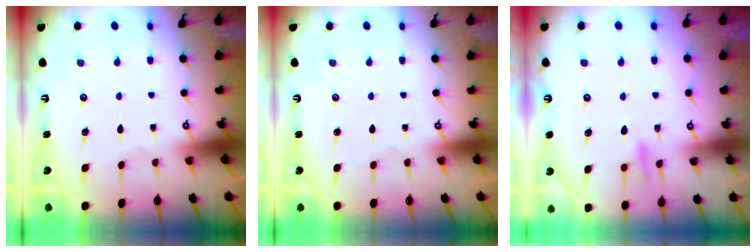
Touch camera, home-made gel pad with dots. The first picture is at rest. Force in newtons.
{"total": 0.0}
{"total": 10.1, "press": 10.0, "slide": 1.7}